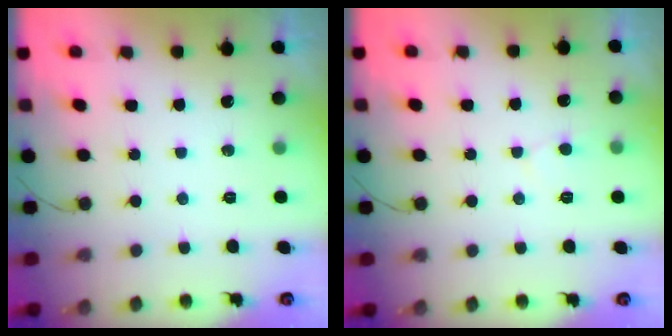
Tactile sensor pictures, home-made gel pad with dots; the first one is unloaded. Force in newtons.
{"total": 4.1, "press": 4.1, "slide": 0.5}